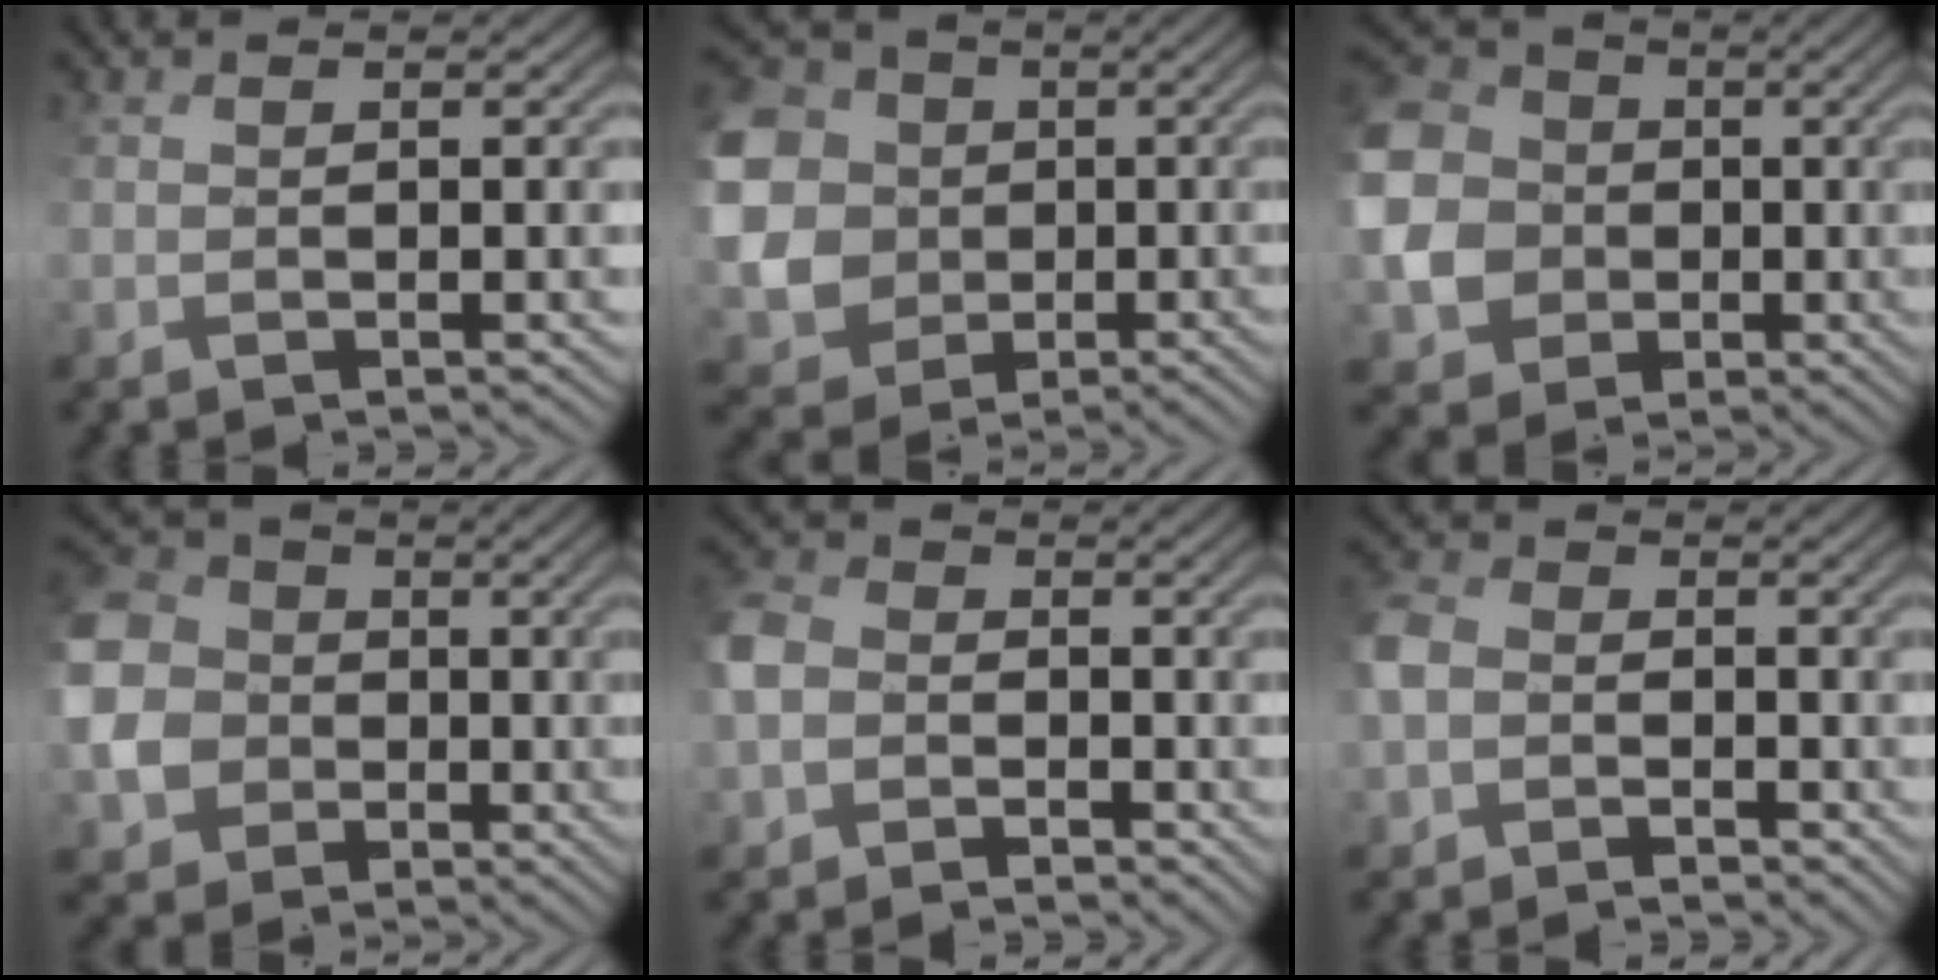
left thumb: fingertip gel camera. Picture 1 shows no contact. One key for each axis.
{"total": 16.0, "fx": 2.6, "fy": 14.6, "fz": 6.2, "tx": -0.237, "ty": 0.007, "tz": 0.027}
{"total": 12.8, "fx": 0.2, "fy": 11.9, "fz": 4.8, "tx": -0.190, "ty": -0.005, "tz": -0.012}
{"total": 10.8, "fx": 0.1, "fy": 9.9, "fz": 4.3, "tx": -0.162, "ty": -0.007, "tz": -0.007}
{"total": 3.7, "fx": -0.8, "fy": 3.2, "fz": 1.6, "tx": -0.054, "ty": 0.007, "tz": -0.031}
{"total": 3.0, "fx": -0.9, "fy": 2.6, "fz": 1.3, "tx": -0.044, "ty": 0.007, "tz": -0.029}